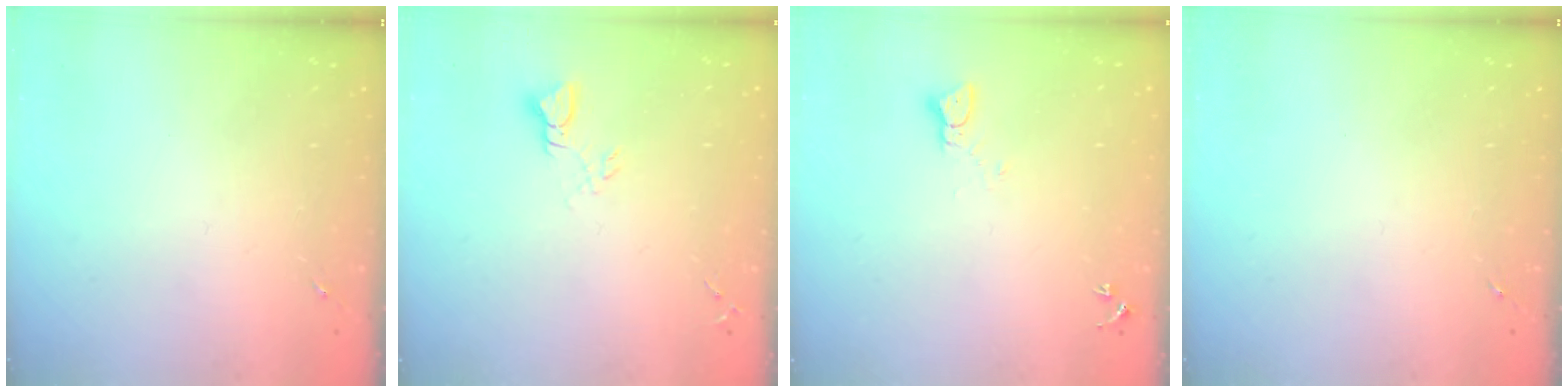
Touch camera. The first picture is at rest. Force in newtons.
{"total": 3.6, "press": 3.5, "slide": 0.3}
{"total": 2.2, "press": 2.2, "slide": 0.2}
{"total": 0.0}